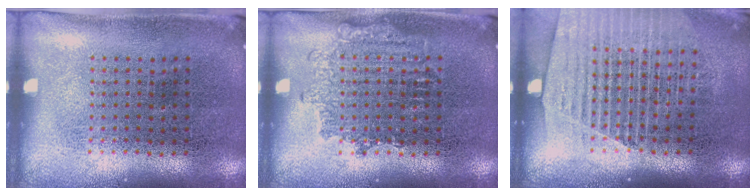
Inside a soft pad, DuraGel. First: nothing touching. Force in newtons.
{"total": 1.7, "press": 1.6, "slide": 0.3}
{"total": 1.7, "press": 1.6, "slide": 0.6}